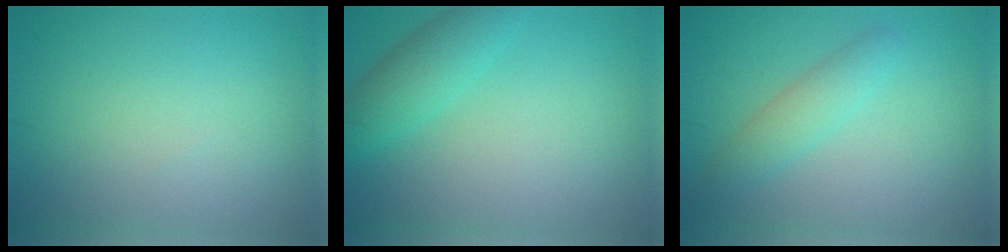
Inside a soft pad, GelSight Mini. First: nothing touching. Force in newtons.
{"total": 3.2, "press": 3.1, "slide": 0.2}
{"total": 2.3, "press": 2.3, "slide": 0.1}